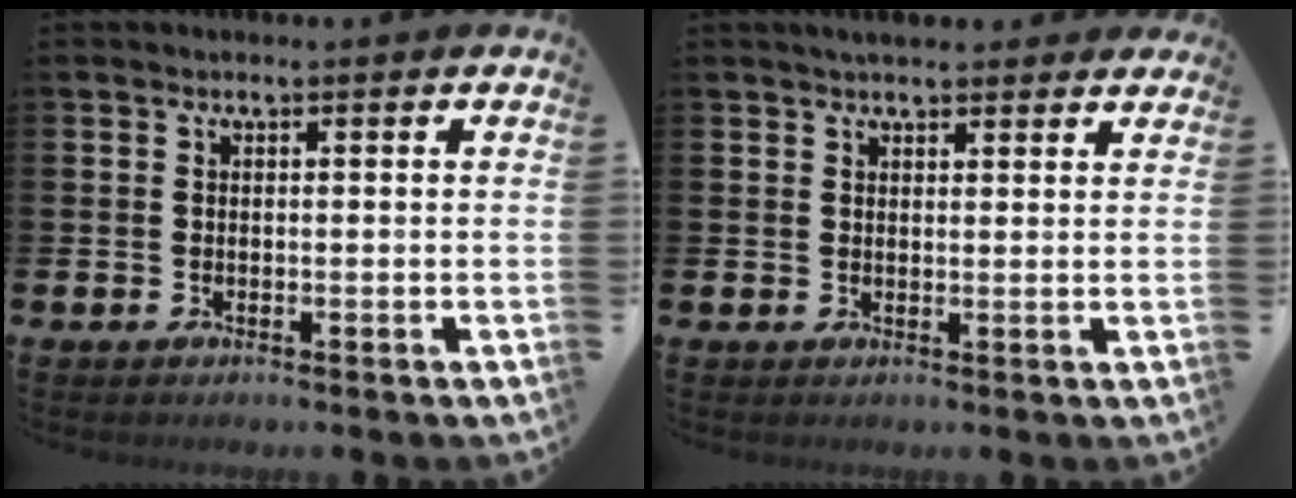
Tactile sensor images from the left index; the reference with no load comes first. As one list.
[{"total": 3.2, "force": [3.0, 0.8, 0.7], "torque": [-0.010, -0.010, 0.053]}]